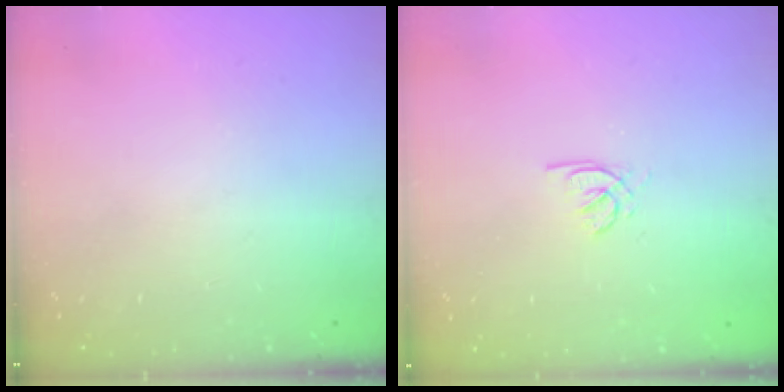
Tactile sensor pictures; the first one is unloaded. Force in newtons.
{"total": 1.9, "press": 1.8, "slide": 0.4}